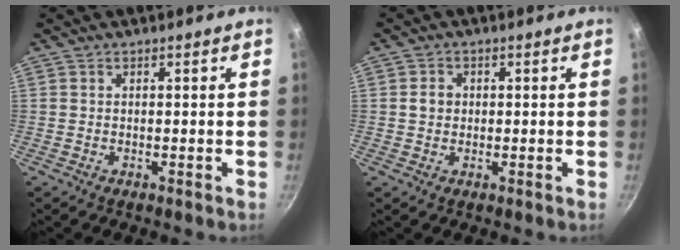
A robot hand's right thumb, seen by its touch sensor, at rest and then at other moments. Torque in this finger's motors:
{"motor_torque": [0.28, 0.94, 0.43, -0.22, 0.00]}